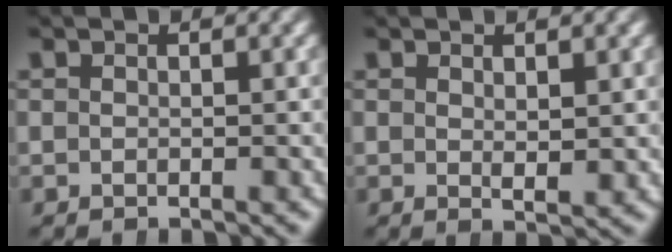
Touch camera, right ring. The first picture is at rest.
{"total": 1.2, "force": [0.6, -0.4, 0.9], "torque": [-0.007, -0.008, 0.016]}